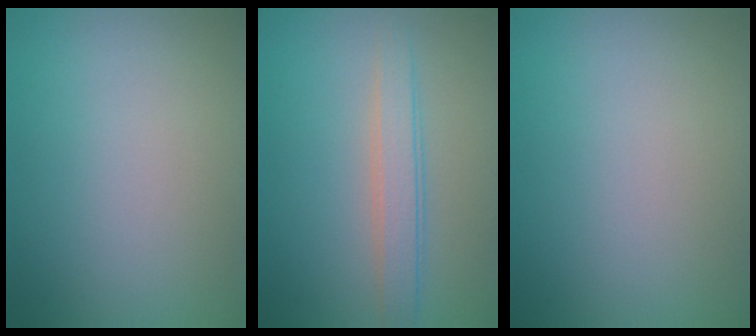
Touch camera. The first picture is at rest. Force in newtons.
{"total": 2.7, "press": 2.7, "slide": 0.0}
{"total": 0.0}